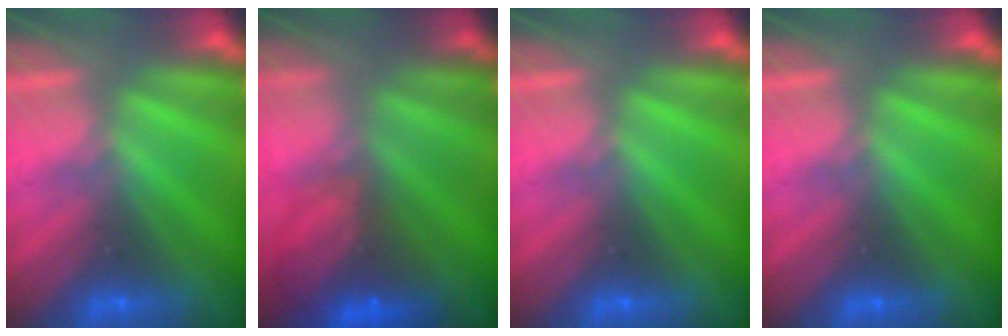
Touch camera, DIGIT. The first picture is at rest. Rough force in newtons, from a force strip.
{"total": 7.8}
{"total": 0.0}
{"total": 0.0}